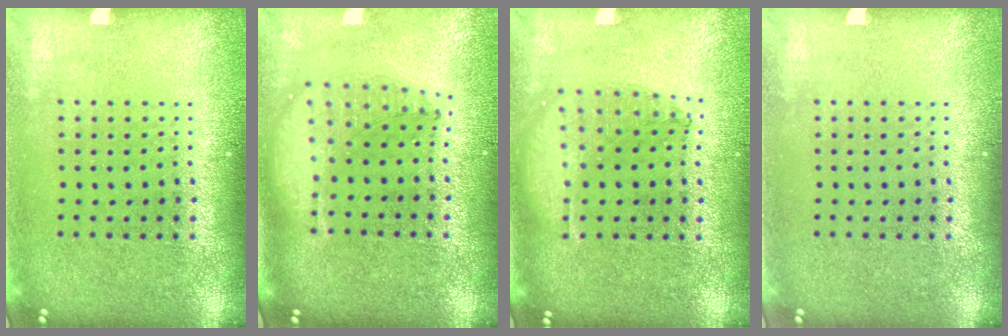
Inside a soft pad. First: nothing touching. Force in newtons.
{"total": 1.3, "press": 1.2, "slide": 0.4}
{"total": 0.9, "press": 0.9, "slide": 0.3}
{"total": 0.0}